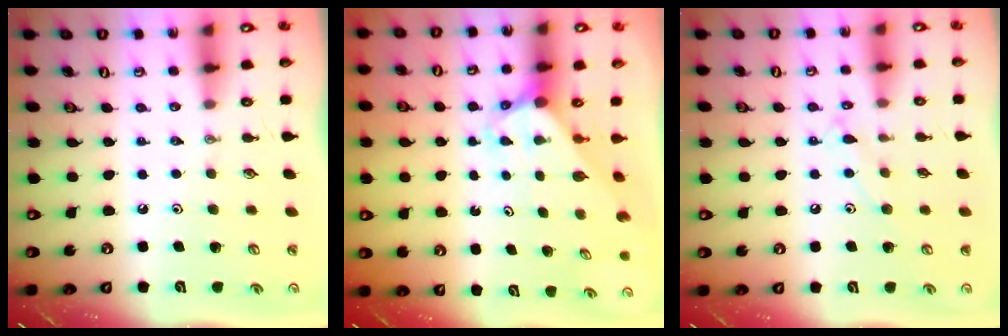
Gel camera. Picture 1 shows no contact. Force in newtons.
{"total": 3.2, "press": 3.2, "slide": 0.2}
{"total": 7.7, "press": 7.7, "slide": 0.5}